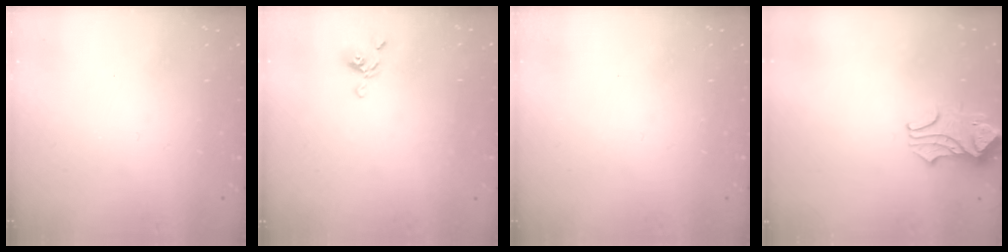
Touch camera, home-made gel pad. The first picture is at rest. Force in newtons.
{"total": 6.0, "press": 6.0, "slide": 0.6}
{"total": 0.0}
{"total": 1.5, "press": 1.5, "slide": 0.5}